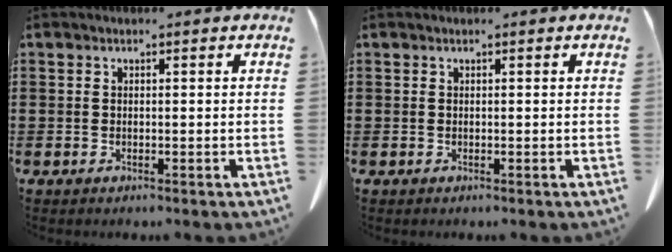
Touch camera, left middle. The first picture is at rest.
{"total": 0.0}